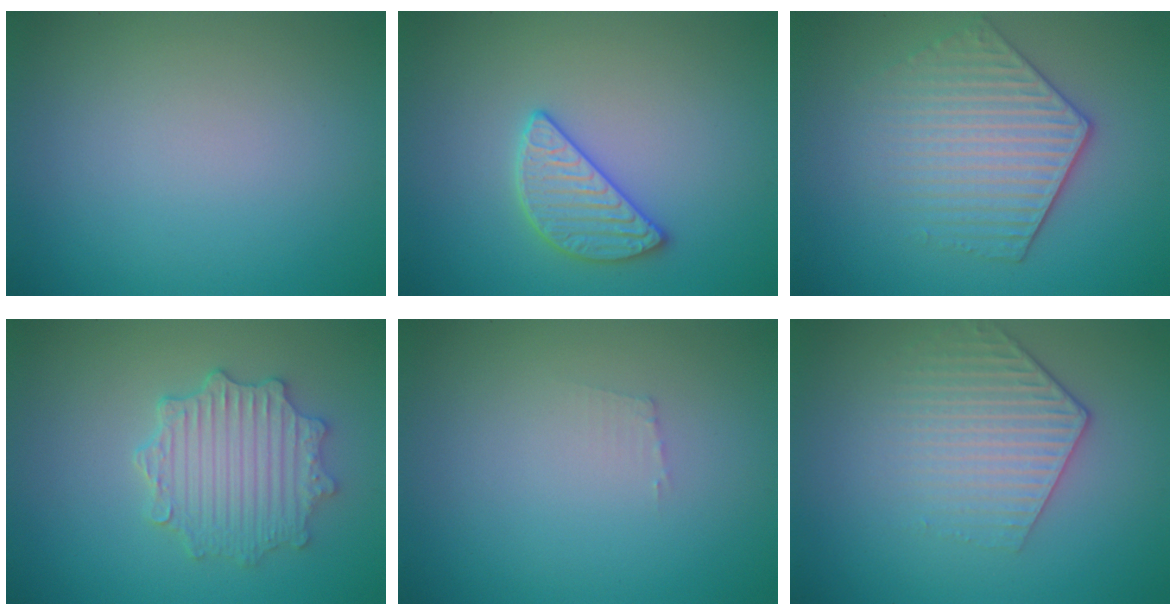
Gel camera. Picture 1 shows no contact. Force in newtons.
{"total": 2.7, "press": 2.7, "slide": 0.4}
{"total": 4.4, "press": 3.7, "slide": 2.4}
{"total": 4.7, "press": 3.9, "slide": 2.5}
{"total": 0.7, "press": 0.7, "slide": 0.1}
{"total": 3.5, "press": 2.9, "slide": 2.0}